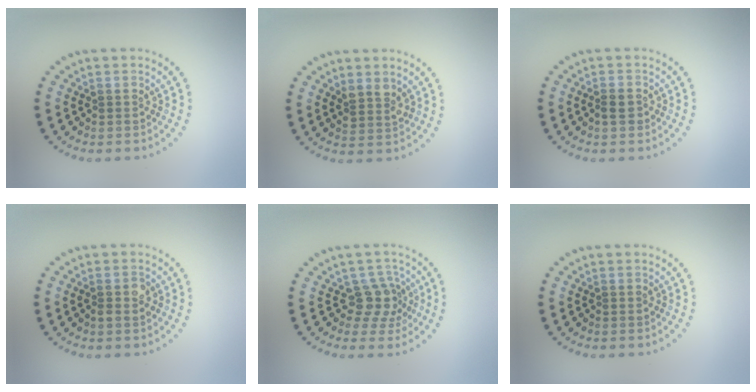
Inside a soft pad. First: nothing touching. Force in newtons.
{"total": 1.8, "press": 1.5, "slide": 1.0}
{"total": 1.4, "press": 1.4, "slide": 0.3}
{"total": 1.5, "press": 1.5, "slide": 0.2}
{"total": 2.7, "press": 2.0, "slide": 1.8}
{"total": 0.0}